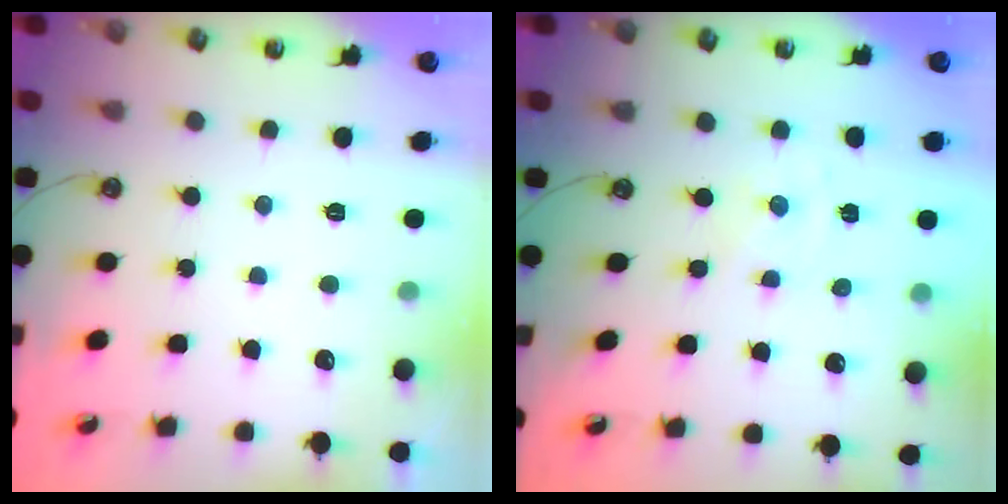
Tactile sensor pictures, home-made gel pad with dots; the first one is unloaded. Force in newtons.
{"total": 0.0}